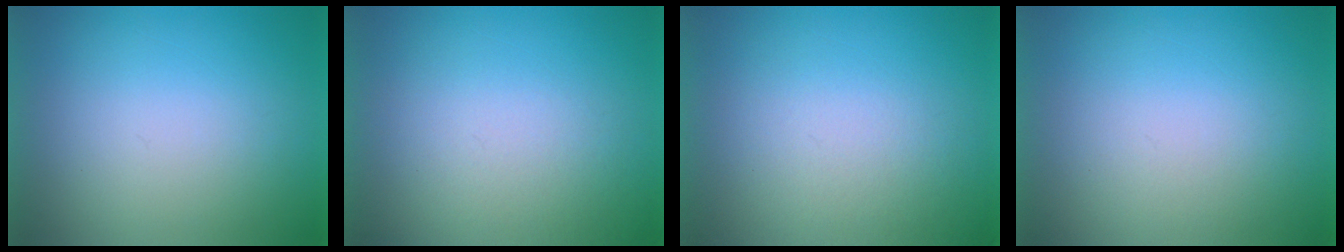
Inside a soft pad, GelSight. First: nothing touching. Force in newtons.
{"total": 4.4}
{"total": 3.7}
{"total": 1.2}